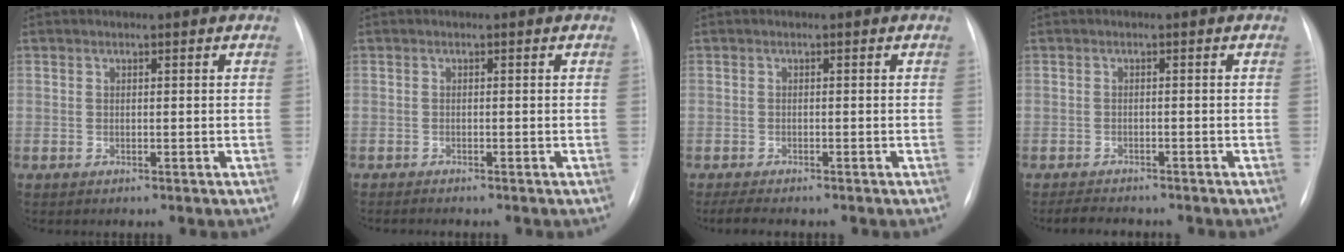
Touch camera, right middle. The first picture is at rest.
{"total": 1.6, "force": [-1.5, 0.2, 0.7], "torque": [-0.015, -0.004, -0.019]}
{"total": 3.9, "force": [-3.2, 0.8, 2.0], "torque": [-0.034, -0.010, -0.043]}
{"total": 4.0, "force": [-3.6, 1.0, 1.3], "torque": [-0.023, -0.010, -0.053]}